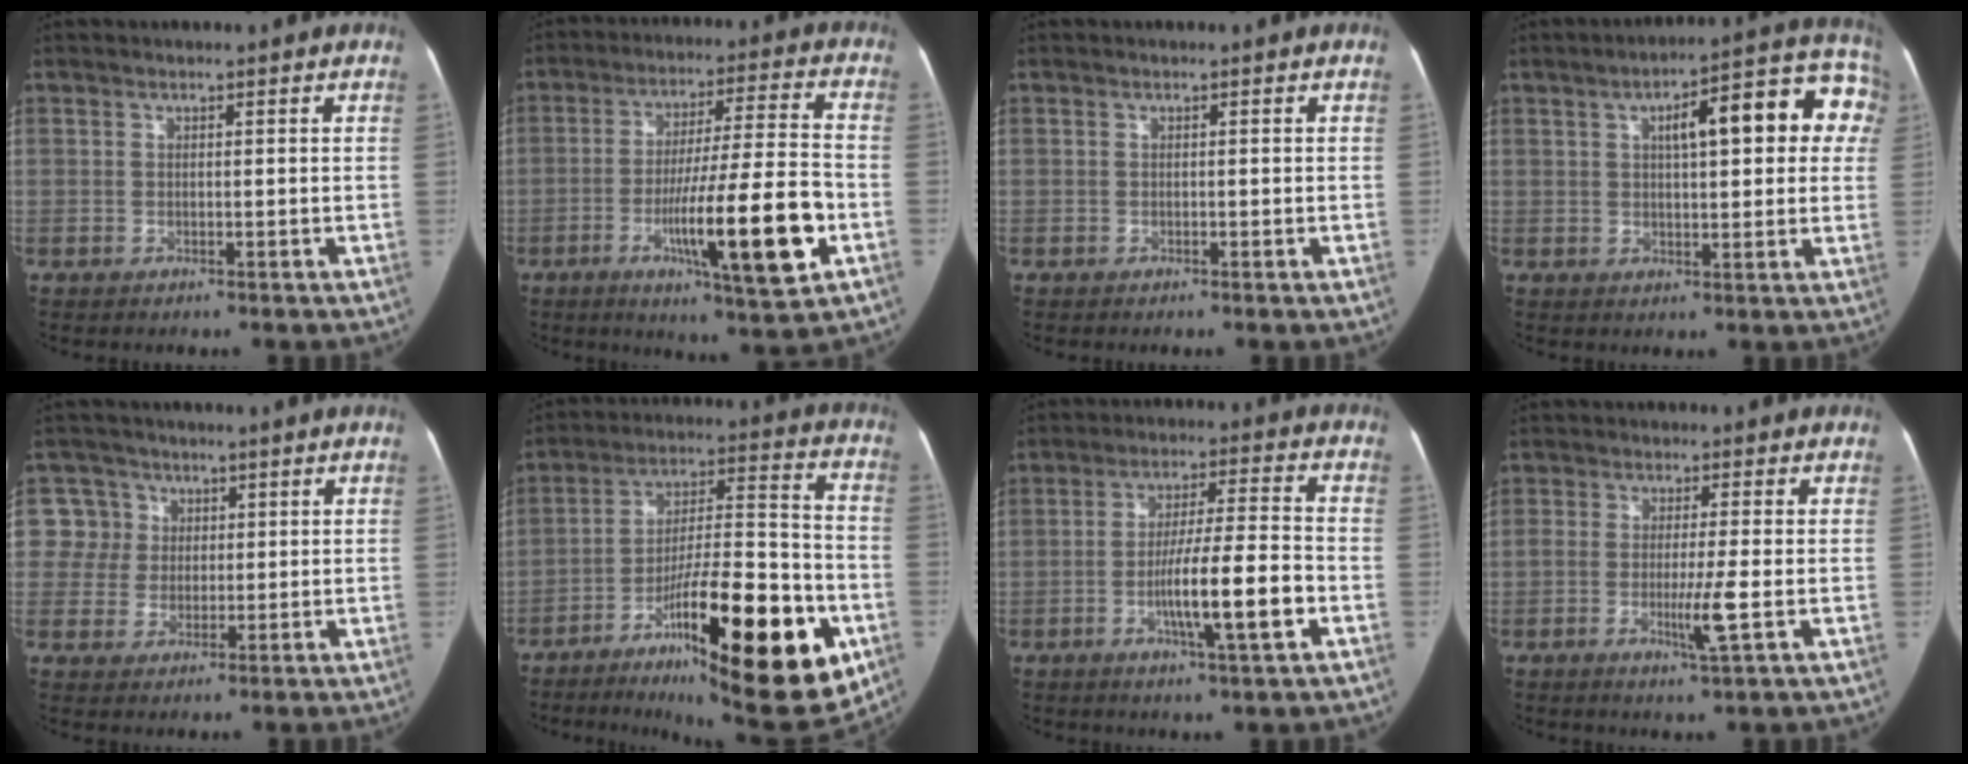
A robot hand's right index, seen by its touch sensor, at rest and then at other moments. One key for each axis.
{"total": 16.8, "fx": -5.6, "fy": 0.7, "fz": 15.8, "tx": -0.255, "ty": -0.013, "tz": -0.085}
{"total": 0.0}
{"total": 14.3, "fx": 4.4, "fy": 4.9, "fz": 12.7, "tx": -0.143, "ty": 0.048, "tz": 0.049}
{"total": 5.8, "fx": 1.4, "fy": 5.6, "fz": 0.1, "tx": 0.004, "ty": 0.019, "tz": 0.029}
{"total": 26.3, "fx": -11.2, "fy": 4.8, "fz": 23.3, "tx": -0.308, "ty": -0.011, "tz": -0.165}
{"total": 11.1, "fx": -3.6, "fy": 0.4, "fz": 10.5, "tx": -0.180, "ty": 0.000, "tz": -0.062}
{"total": 4.8, "fx": -1.4, "fy": -0.3, "fz": 4.5, "tx": -0.082, "ty": -0.012, "tz": -0.026}